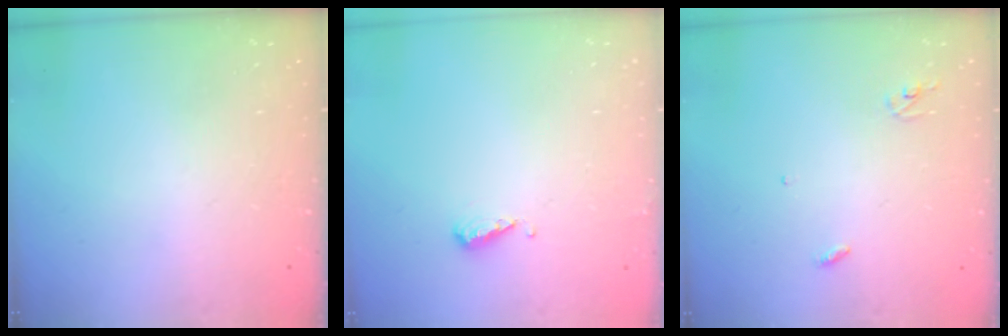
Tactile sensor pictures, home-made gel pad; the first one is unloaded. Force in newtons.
{"total": 3.8, "press": 3.7, "slide": 0.3}
{"total": 3.0, "press": 2.9, "slide": 0.2}